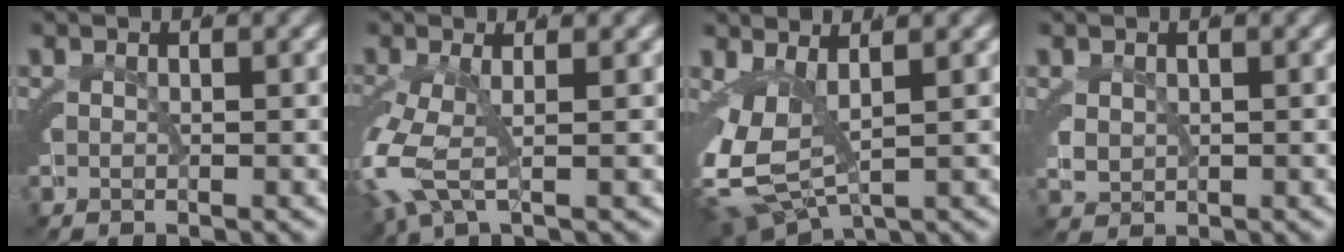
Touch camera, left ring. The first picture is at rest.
{"total": 4.5, "force": [-0.5, 1.9, 4.0], "torque": [-0.123, -0.030, 0.011]}
{"total": 7.6, "force": [-0.7, 5.4, 5.4], "torque": [-0.146, -0.048, 0.013]}
{"total": 1.5, "force": [0.5, 1.1, 0.9], "torque": [-0.029, -0.012, 0.022]}